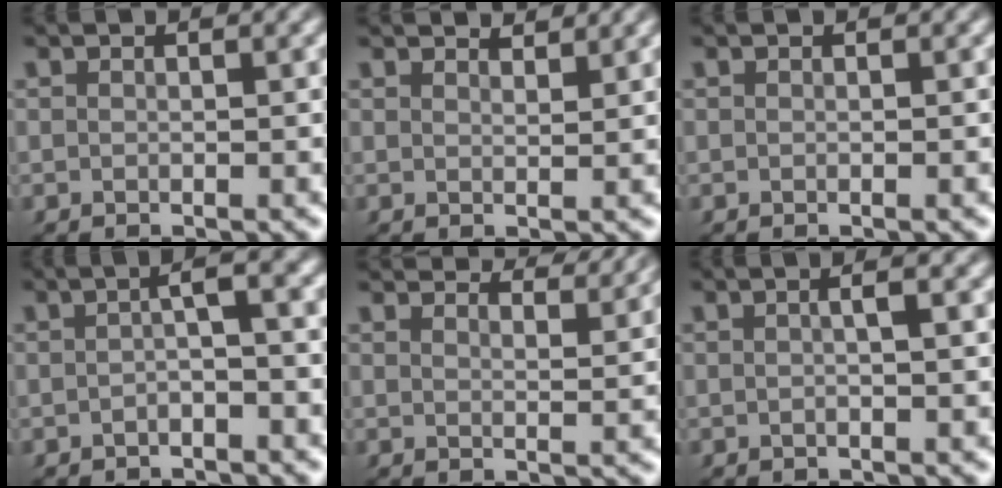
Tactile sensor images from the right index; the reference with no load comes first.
{"total": 2.1, "force": [2.1, -0.3, 0.2], "torque": [0.006, -0.004, 0.034]}
{"total": 0.0}
{"total": 2.9, "force": [-0.5, 0.4, 2.9], "torque": [-0.030, 0.012, -0.015]}
{"total": 4.7, "force": [4.6, -0.1, 1.1], "torque": [-0.009, 0.005, 0.068]}
{"total": 1.7, "force": [-0.1, 0.1, 1.7], "torque": [-0.020, 0.008, -0.006]}